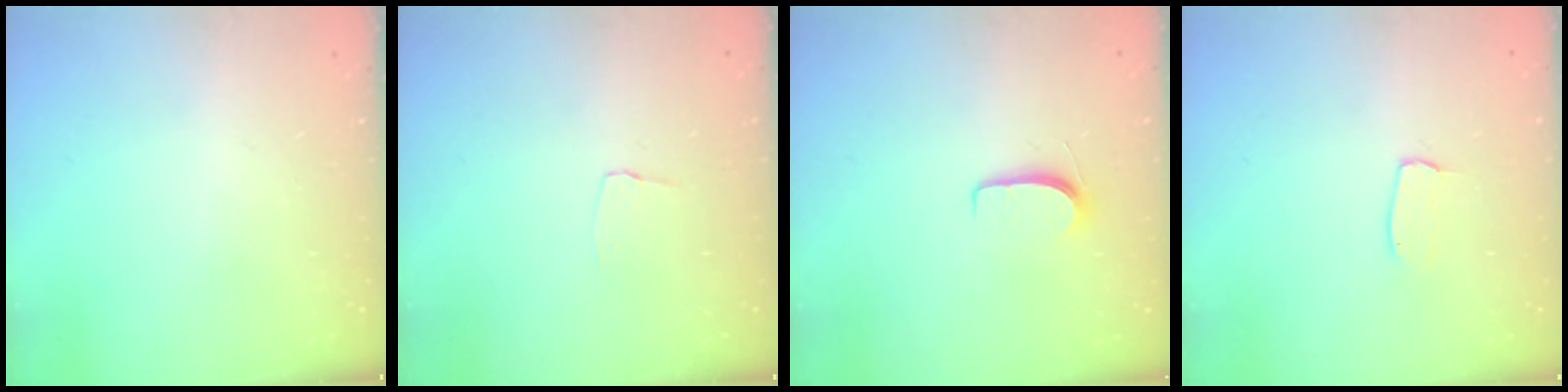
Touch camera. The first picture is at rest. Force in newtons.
{"total": 2.9, "press": 2.8, "slide": 0.3}
{"total": 5.8, "press": 5.8, "slide": 0.6}
{"total": 4.0, "press": 4.0, "slide": 0.2}